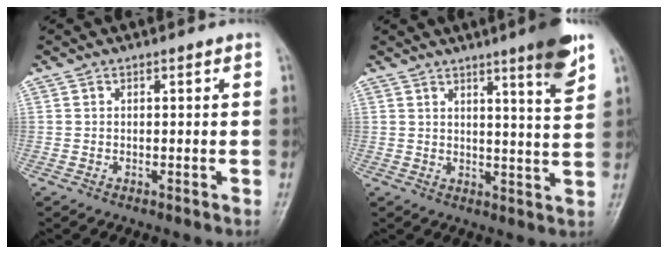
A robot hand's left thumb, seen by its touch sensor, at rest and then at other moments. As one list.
[{"total": 8.3, "force": [5.2, 0.2, 6.5], "torque": [-0.082, -0.034, 0.071]}]